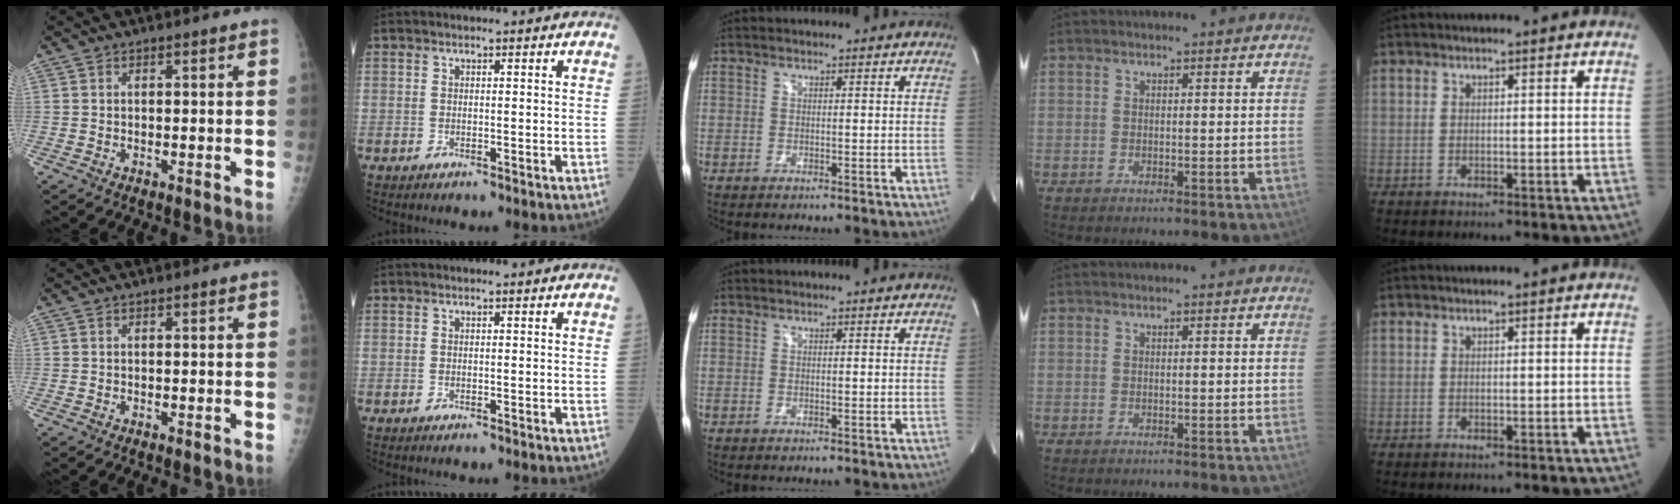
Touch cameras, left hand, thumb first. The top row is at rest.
{}